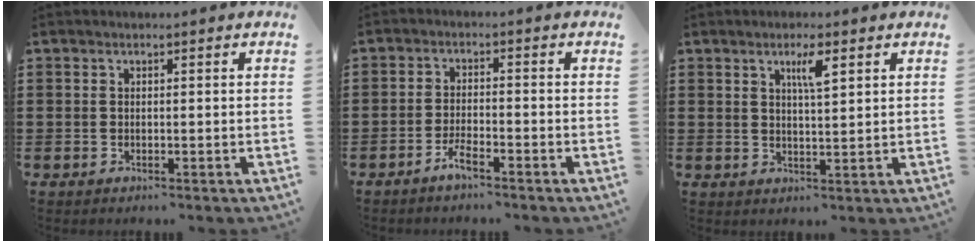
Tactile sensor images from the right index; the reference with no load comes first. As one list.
[{"total": 2.8, "force": [-2.2, 0.2, 1.7], "torque": [-0.038, 0.001, -0.043]}, {"total": 3.6, "force": [1.9, 0.6, 3.0], "torque": [-0.057, 0.002, 0.029]}]